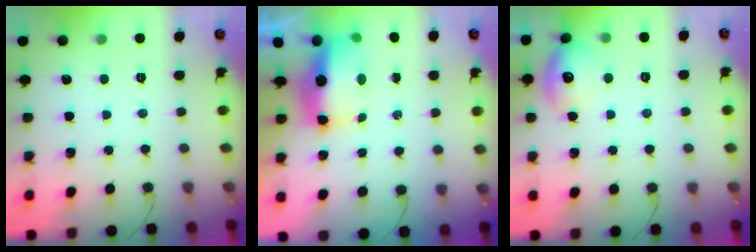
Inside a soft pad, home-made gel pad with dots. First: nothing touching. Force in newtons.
{"total": 8.0, "press": 7.9, "slide": 0.9}
{"total": 11.7, "press": 11.6, "slide": 1.2}